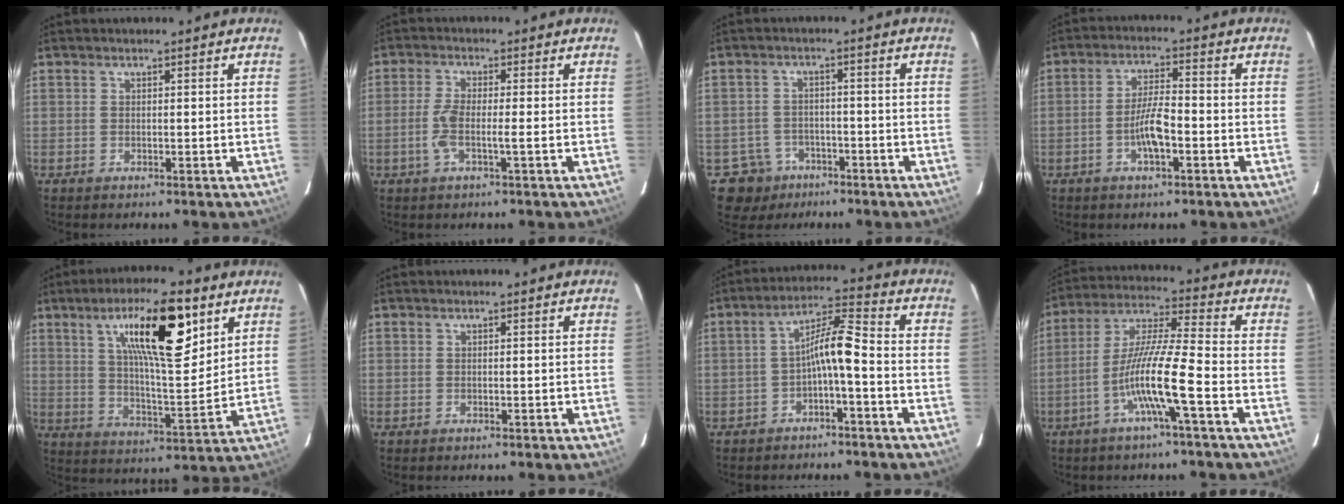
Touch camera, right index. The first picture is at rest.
{"total": 3.9, "force": [-0.9, 0.3, 3.8], "torque": [-0.083, 0.004, -0.019]}
{"total": 6.4, "force": [-3.4, 5.4, -0.1], "torque": [0.002, 0.010, -0.048]}
{"total": 5.8, "force": [-1.9, 1.2, 5.3], "torque": [-0.106, 0.008, -0.035]}
{"total": 15.9, "force": [7.6, 3.1, 13.7], "torque": [-0.230, 0.005, 0.130]}
{"total": 0.0}
{"total": 6.8, "force": [-1.8, 0.7, 6.5], "torque": [-0.112, 0.028, -0.032]}
{"total": 11.3, "force": [-4.3, -0.6, 10.5], "torque": [-0.205, 0.004, -0.086]}